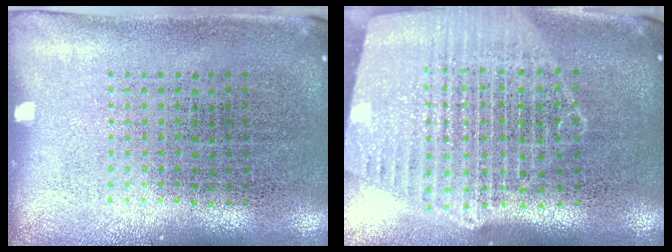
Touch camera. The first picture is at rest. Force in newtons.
{"total": 2.2, "press": 2.0, "slide": 1.0}